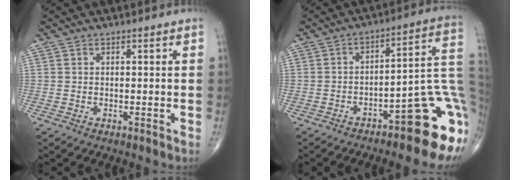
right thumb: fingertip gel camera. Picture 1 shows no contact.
{"total": 17.5, "force": [-7.4, 4.7, 15.1], "torque": [-0.115, 0.065, -0.097]}